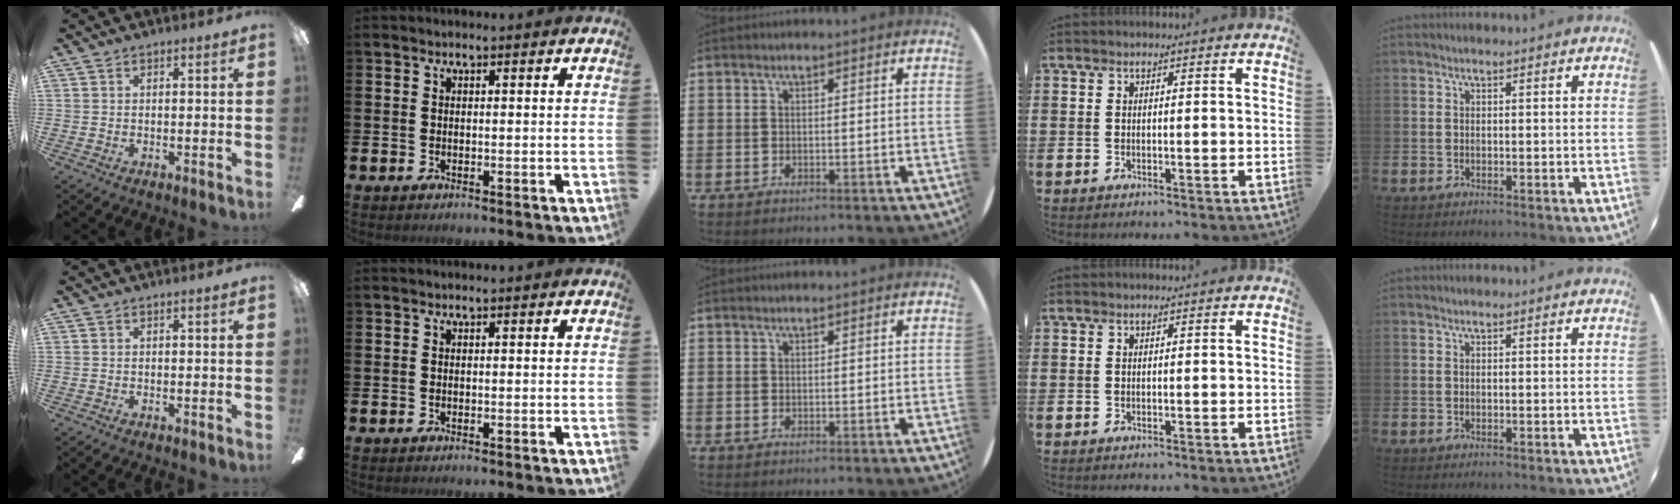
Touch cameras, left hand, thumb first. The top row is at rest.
{}